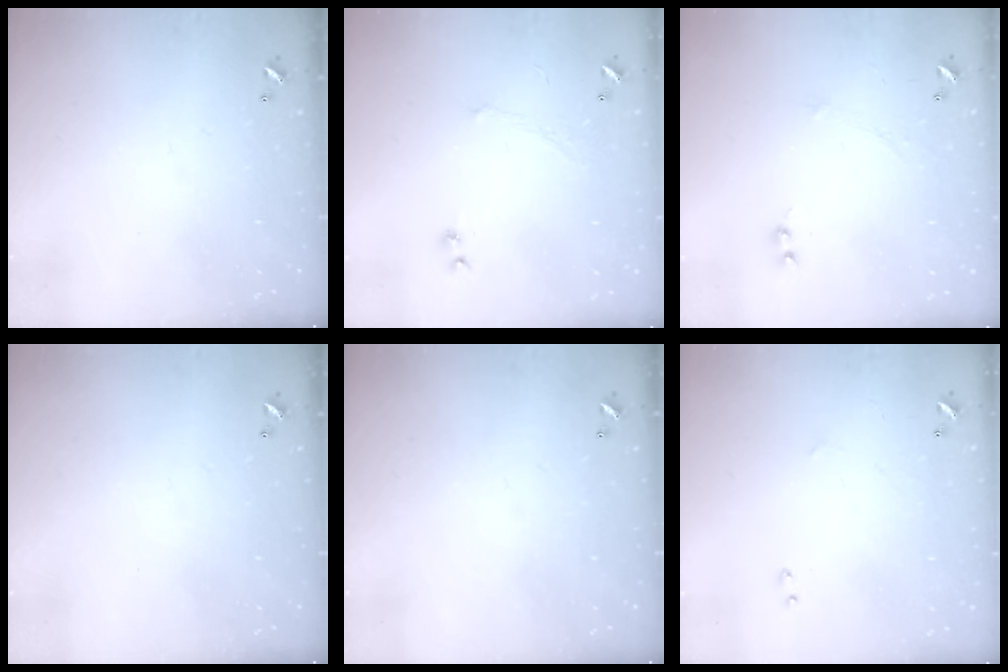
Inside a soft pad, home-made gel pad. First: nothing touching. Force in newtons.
{"total": 1.2, "press": 1.0, "slide": 0.8}
{"total": 0.0}
{"total": 0.0}
{"total": 0.0}
{"total": 2.5, "press": 2.4, "slide": 0.4}